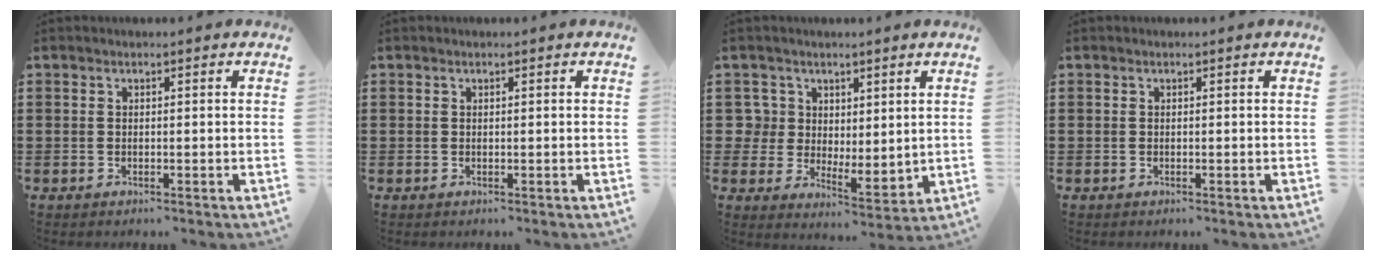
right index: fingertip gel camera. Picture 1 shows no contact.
{"total": 0.0}
{"total": 5.3, "force": [3.1, 4.2, 0.4], "torque": [-0.036, -0.001, 0.062]}
{"total": 0.0}